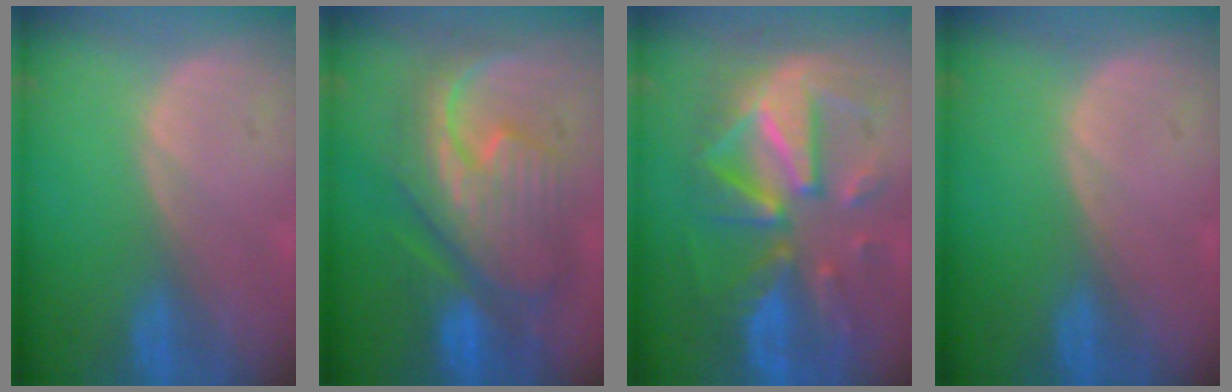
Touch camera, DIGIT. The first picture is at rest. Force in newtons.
{"total": 11.8, "press": 11.7, "slide": 1.2}
{"total": 12.3, "press": 12.3, "slide": 1.2}
{"total": 0.0}